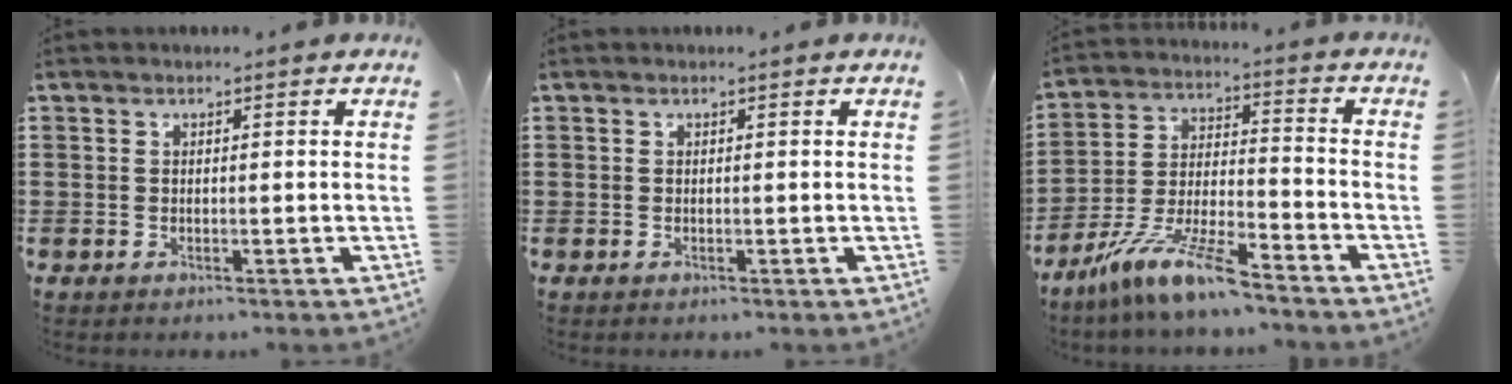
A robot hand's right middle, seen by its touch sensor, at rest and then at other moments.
{"total": 0.0}
{"total": 9.9, "force": [-8.3, 0.2, 5.4], "torque": [-0.113, 0.004, -0.167]}